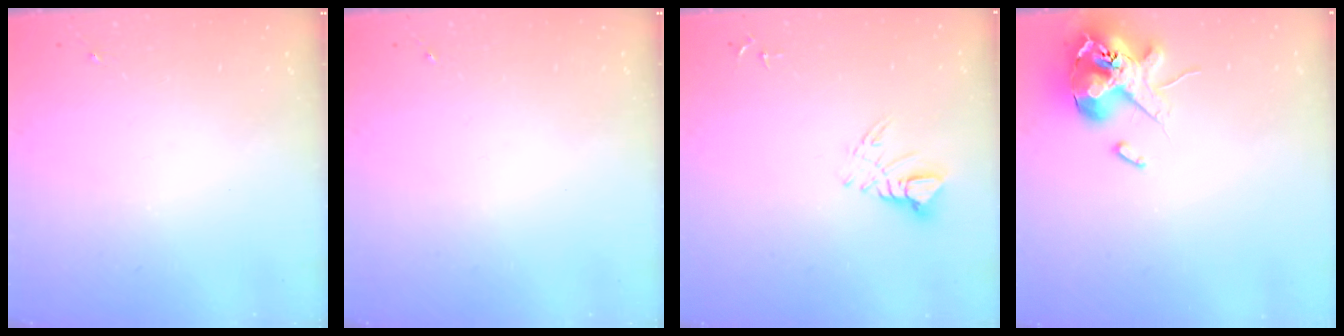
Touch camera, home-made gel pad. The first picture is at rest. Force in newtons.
{"total": 0.0}
{"total": 7.1, "press": 7.1, "slide": 0.7}
{"total": 14.7, "press": 14.5, "slide": 2.1}